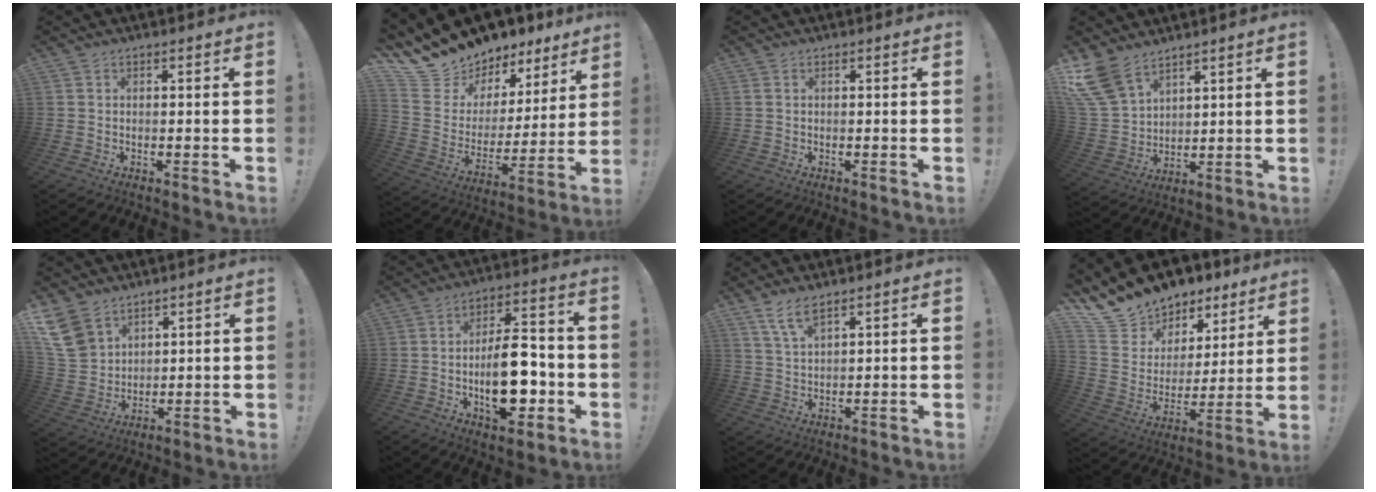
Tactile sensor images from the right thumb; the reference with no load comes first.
{"total": 13.8, "force": [12.5, 5.7, 1.3], "torque": [-0.050, -0.114, 0.240]}
{"total": 0.5, "force": [0.3, 0.4, 0.2], "torque": [-0.008, 0.003, 0.007]}
{"total": 12.2, "force": [8.7, 6.7, 5.2], "torque": [-0.116, -0.053, 0.172]}
{"total": 10.2, "force": [6.4, 7.0, 3.7], "torque": [-0.068, -0.038, 0.133]}
{"total": 17.6, "force": [-3.2, 8.8, 14.9], "torque": [-0.242, 0.008, -0.049]}
{"total": 4.9, "force": [3.5, 0.7, 3.3], "torque": [-0.058, -0.018, 0.061]}
{"total": 13.6, "force": [11.8, 6.6, 1.7], "torque": [-0.054, -0.097, 0.231]}